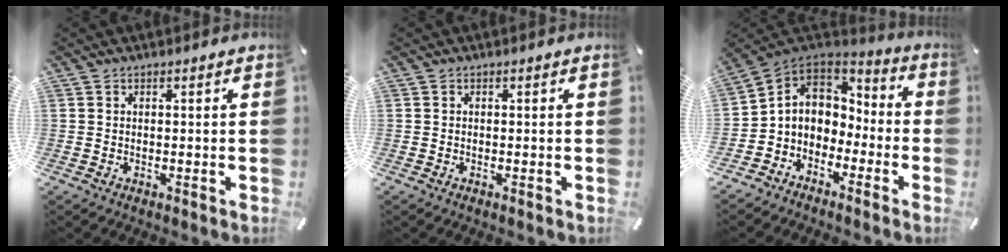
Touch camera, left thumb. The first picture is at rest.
{"total": 0.0}
{"total": 7.3, "force": [-1.5, 6.9, 1.9], "torque": [-0.056, 0.009, -0.026]}